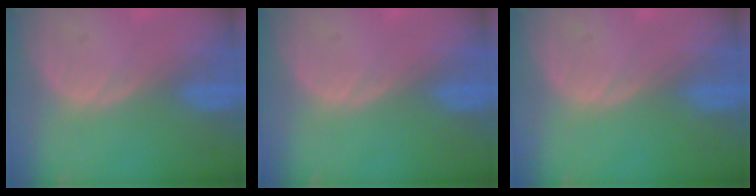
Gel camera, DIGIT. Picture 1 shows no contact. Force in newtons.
{"total": 0.0}
{"total": 0.0}